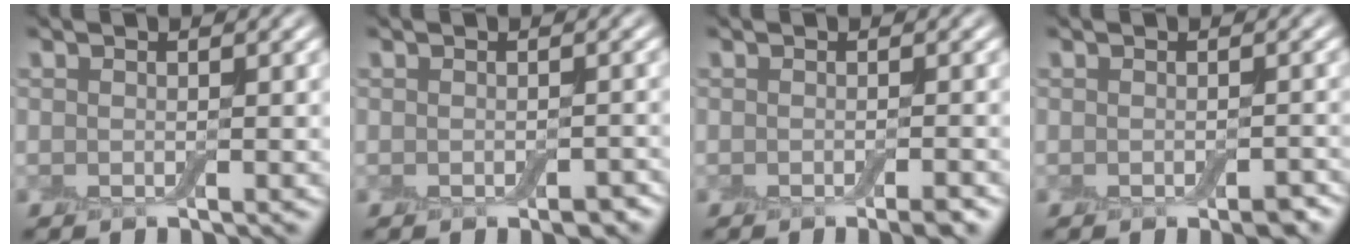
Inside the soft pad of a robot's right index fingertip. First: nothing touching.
{"total": 1.6, "force": [-0.8, 0.8, 1.1], "torque": [-0.018, -0.002, -0.009]}
{"total": 1.9, "force": [-1.1, 0.3, 1.5], "torque": [-0.018, -0.001, -0.017]}
{"total": 1.7, "force": [-0.9, 0.7, 1.3], "torque": [-0.018, -0.002, -0.011]}